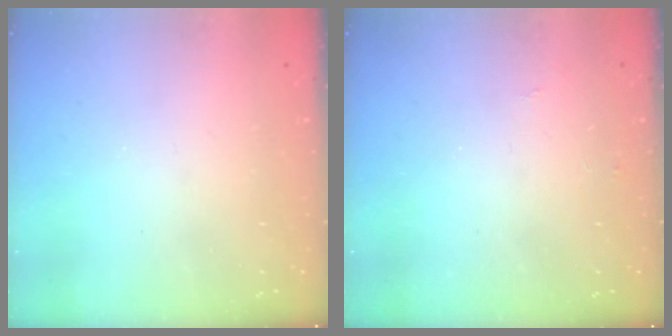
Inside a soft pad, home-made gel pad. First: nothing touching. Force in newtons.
{"total": 3.7, "press": 3.6, "slide": 0.5}